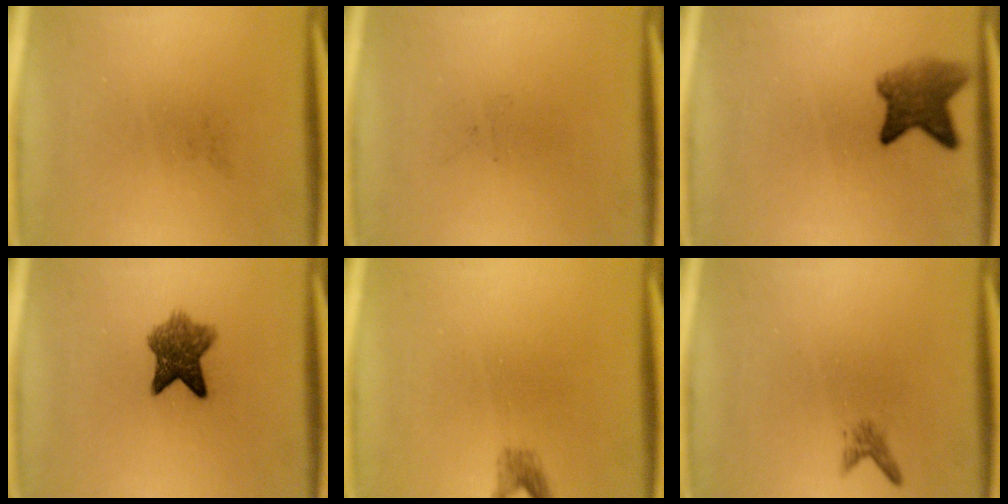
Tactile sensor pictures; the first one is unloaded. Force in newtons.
{"total": 0.0}
{"total": 5.8}
{"total": 6.5}
{"total": 1.5}
{"total": 1.1}